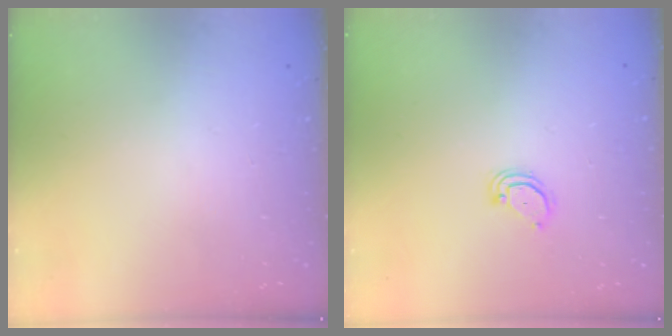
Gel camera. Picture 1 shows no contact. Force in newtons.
{"total": 3.0, "press": 3.0, "slide": 0.2}